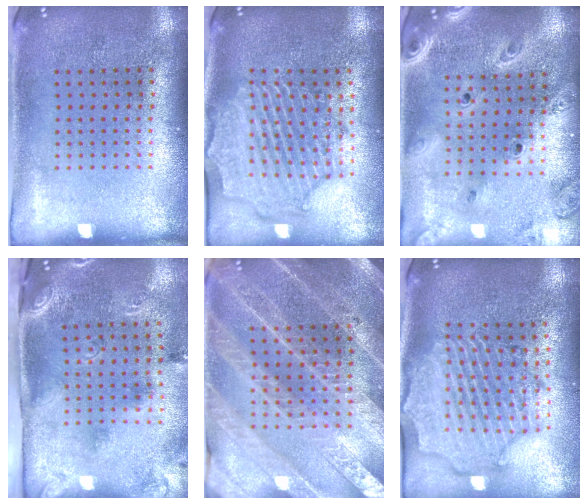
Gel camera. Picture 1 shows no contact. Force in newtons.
{"total": 2.2, "press": 2.1, "slide": 0.8}
{"total": 2.7, "press": 2.3, "slide": 1.4}
{"total": 2.8, "press": 1.7, "slide": 2.2}
{"total": 3.7, "press": 3.5, "slide": 1.4}
{"total": 2.6, "press": 2.4, "slide": 1.1}